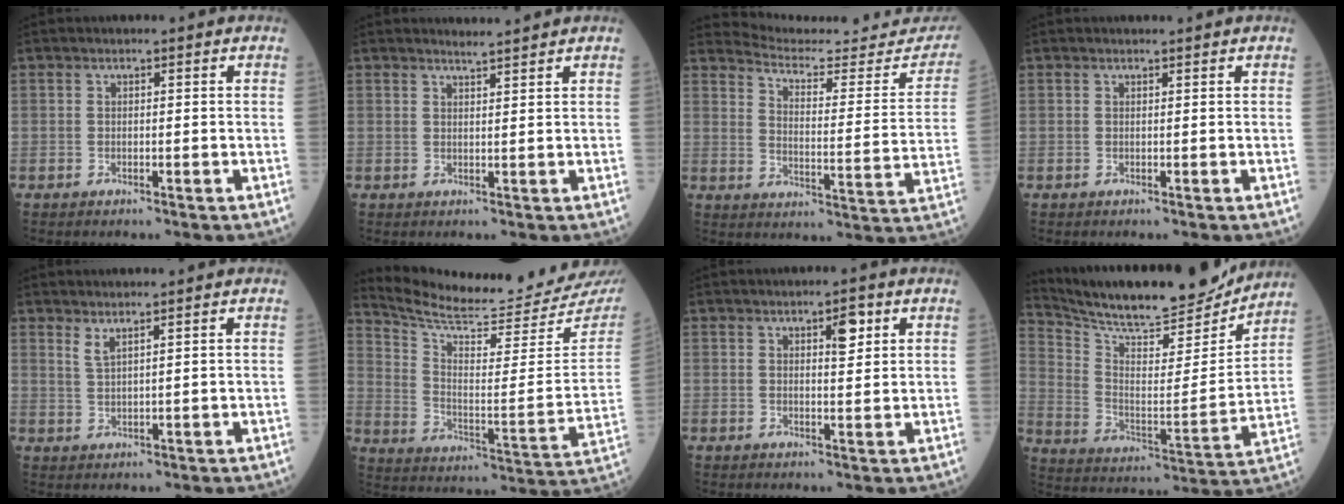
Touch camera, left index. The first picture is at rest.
{"total": 2.2, "force": [2.2, -0.5, 0.3], "torque": [-0.010, 0.000, 0.037]}
{"total": 21.6, "force": [21.1, 3.2, 3.5], "torque": [-0.033, -0.090, 0.255]}
{"total": 0.8, "force": [0.8, -0.2, 0.1], "torque": [-0.009, -0.002, 0.012]}
{"total": 2.1, "force": [1.7, -0.2, 1.2], "torque": [-0.030, -0.010, 0.037]}
{"total": 20.0, "force": [19.2, 0.0, 5.5], "torque": [-0.112, -0.106, 0.273]}
{"total": 3.0, "force": [1.6, 0.8, 2.4], "torque": [-0.037, 0.000, 0.024]}
{"total": 22.5, "force": [21.0, 3.1, 7.5], "torque": [-0.140, -0.037, 0.317]}